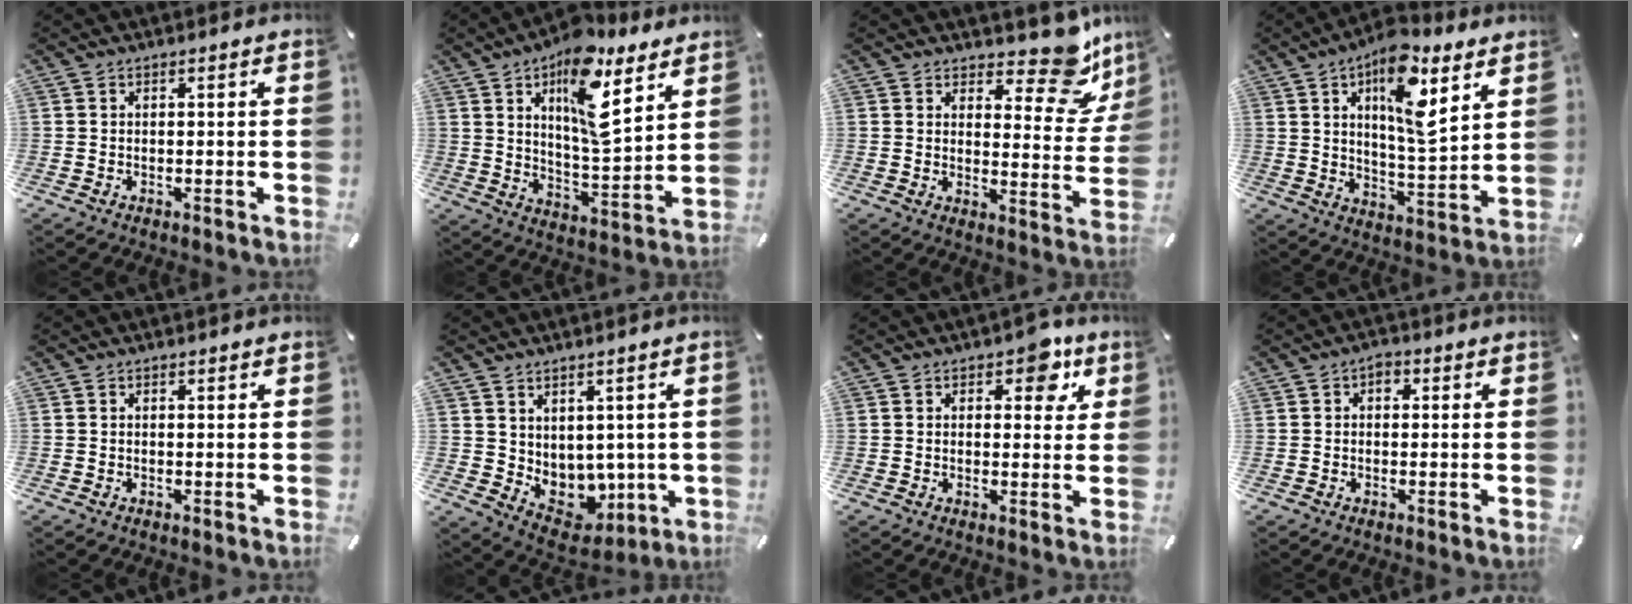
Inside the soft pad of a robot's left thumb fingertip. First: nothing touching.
{"total": 16.4, "force": [9.3, 6.5, 11.8], "torque": [-0.190, -0.044, 0.155]}
{"total": 12.3, "force": [9.1, 5.3, 6.4], "torque": [-0.065, -0.079, 0.155]}
{"total": 14.3, "force": [7.6, 5.4, 10.8], "torque": [-0.174, -0.034, 0.127]}
{"total": 0.0}
{"total": 7.1, "force": [2.8, 6.4, 1.4], "torque": [-0.022, -0.045, 0.065]}
{"total": 6.5, "force": [3.4, 3.9, 4.0], "torque": [-0.034, -0.009, 0.049]}
{"total": 2.1, "force": [0.1, 1.6, 1.2], "torque": [-0.025, 0.009, 0.000]}